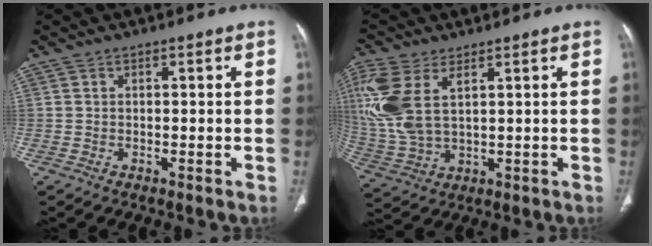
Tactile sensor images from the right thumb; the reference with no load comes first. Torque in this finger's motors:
{"motor_torque": [0.27, 0.37, 0.67, 0.69, 0.49]}